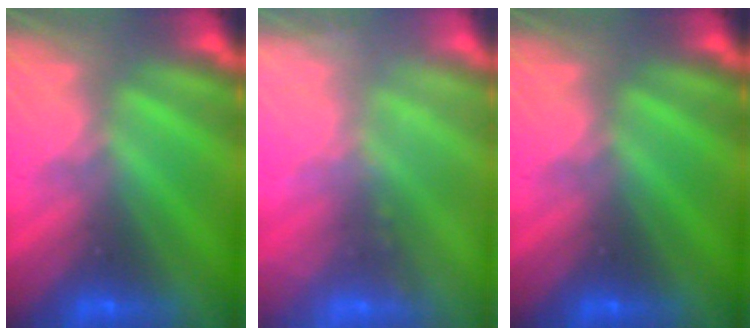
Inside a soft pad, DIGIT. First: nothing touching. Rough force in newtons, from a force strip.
{"total": 2.3}
{"total": 0.0}